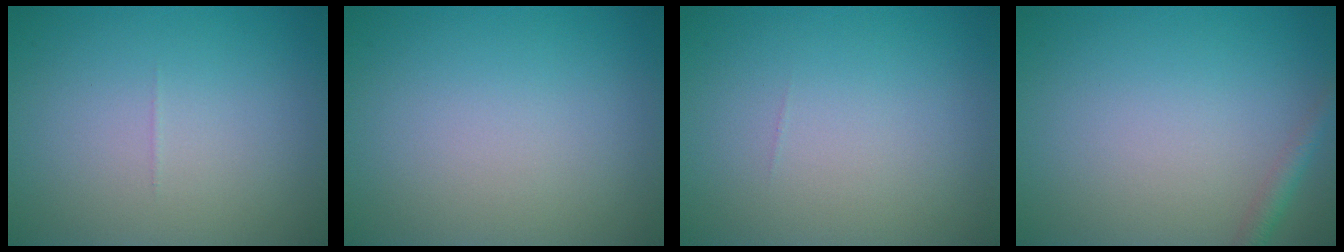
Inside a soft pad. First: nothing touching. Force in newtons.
{"total": 0.0}
{"total": 0.0}
{"total": 1.5, "press": 1.5, "slide": 0.1}